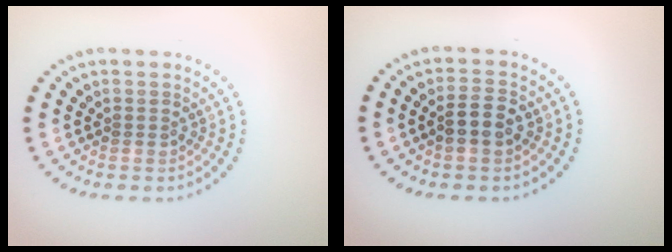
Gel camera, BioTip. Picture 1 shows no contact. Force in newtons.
{"total": 2.5, "press": 2.5, "slide": 0.3}